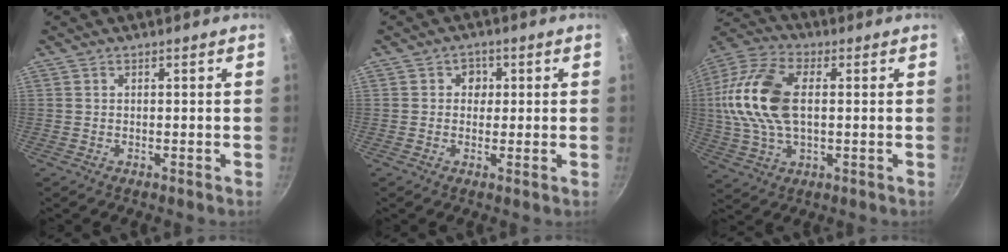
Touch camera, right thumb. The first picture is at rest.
{"total": 2.8, "force": [0.5, 2.6, 1.0], "torque": [0.006, 0.000, 0.002]}
{"total": 17.4, "force": [1.8, 9.9, 14.2], "torque": [-0.276, 0.019, 0.021]}